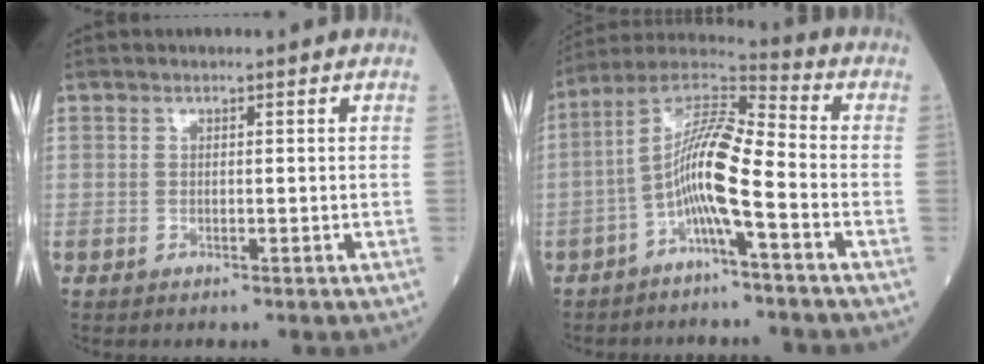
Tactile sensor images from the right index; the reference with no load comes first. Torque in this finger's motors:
{"motor_torque": [0.48, -0.15, 0.65, 0.21]}